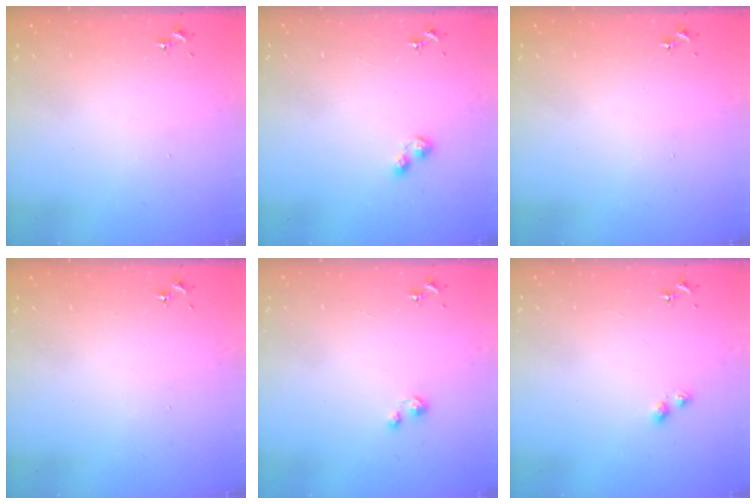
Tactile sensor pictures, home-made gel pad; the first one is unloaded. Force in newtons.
{"total": 5.7, "press": 5.7, "slide": 0.6}
{"total": 0.0}
{"total": 0.0}
{"total": 2.5, "press": 2.5, "slide": 0.2}
{"total": 3.0, "press": 3.0, "slide": 0.4}